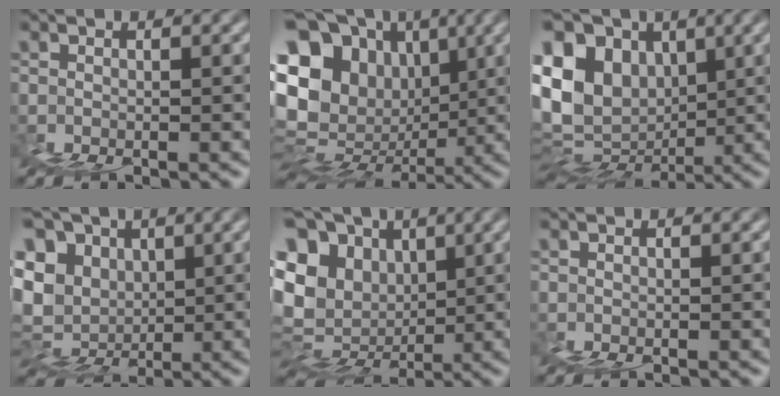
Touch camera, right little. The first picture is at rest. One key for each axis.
{"total": 18.9, "fx": 4.8, "fy": 15.6, "fz": 9.5, "tx": -0.206, "ty": 0.039, "tz": 0.094}
{"total": 15.7, "fx": 4.7, "fy": 11.8, "fz": 9.1, "tx": -0.183, "ty": 0.040, "tz": 0.095}
{"total": 12.3, "fx": 5.8, "fy": 9.7, "fz": 4.9, "tx": -0.125, "ty": 0.029, "tz": 0.105}
{"total": 12.4, "fx": 4.5, "fy": 9.8, "fz": 6.1, "tx": -0.131, "ty": 0.025, "tz": 0.086}
{"total": 0.0}